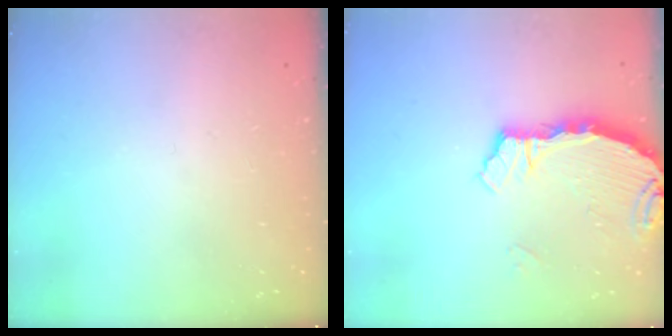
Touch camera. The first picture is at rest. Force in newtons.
{"total": 3.8, "press": 3.8, "slide": 0.4}